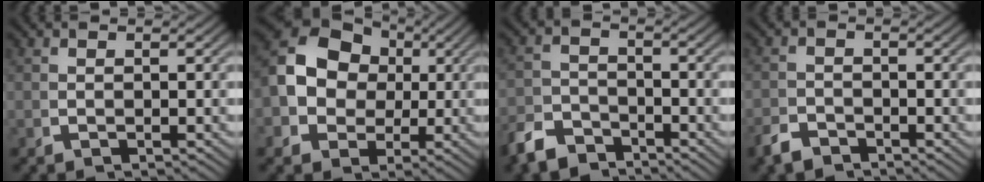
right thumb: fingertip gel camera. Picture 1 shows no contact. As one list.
[{"total": 10.1, "force": [1.4, 8.3, 5.5], "torque": [-0.154, -0.031, 0.038]}, {"total": 4.2, "force": [-3.8, 1.5, 0.6], "torque": [0.004, -0.011, -0.068]}, {"total": 2.2, "force": [-2.1, 0.6, 0.1], "torque": [0.005, -0.006, -0.037]}]